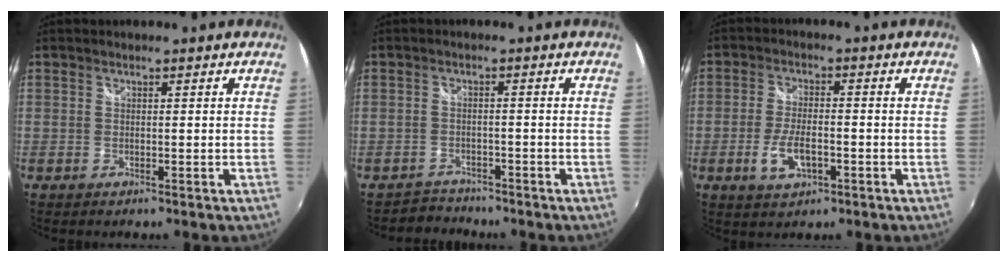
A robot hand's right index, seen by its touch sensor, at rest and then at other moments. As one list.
[{"total": 3.3, "force": [-2.7, 1.8, -0.7], "torque": [0.003, 0.012, -0.050]}, {"total": 6.4, "force": [-2.4, 2.7, 5.3], "torque": [-0.114, -0.005, -0.041]}]